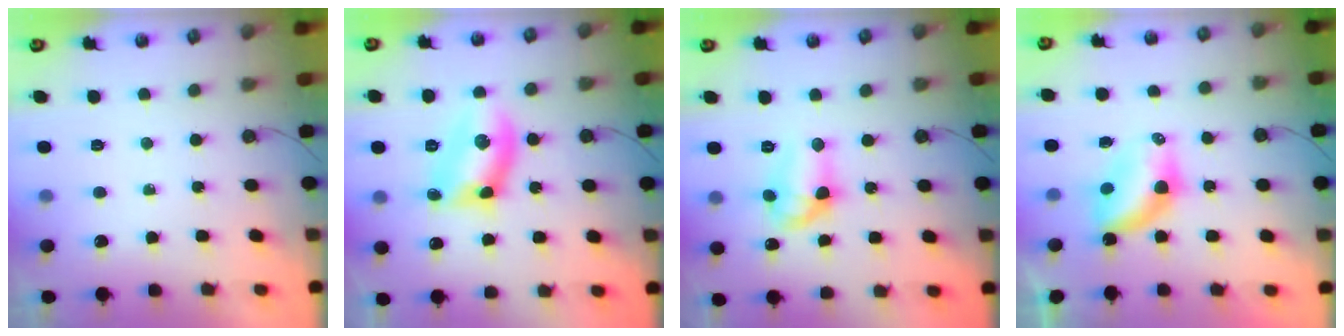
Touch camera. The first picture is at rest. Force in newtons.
{"total": 11.2, "press": 11.1, "slide": 1.4}
{"total": 10.0, "press": 10.0, "slide": 0.5}
{"total": 6.8, "press": 6.8, "slide": 0.3}